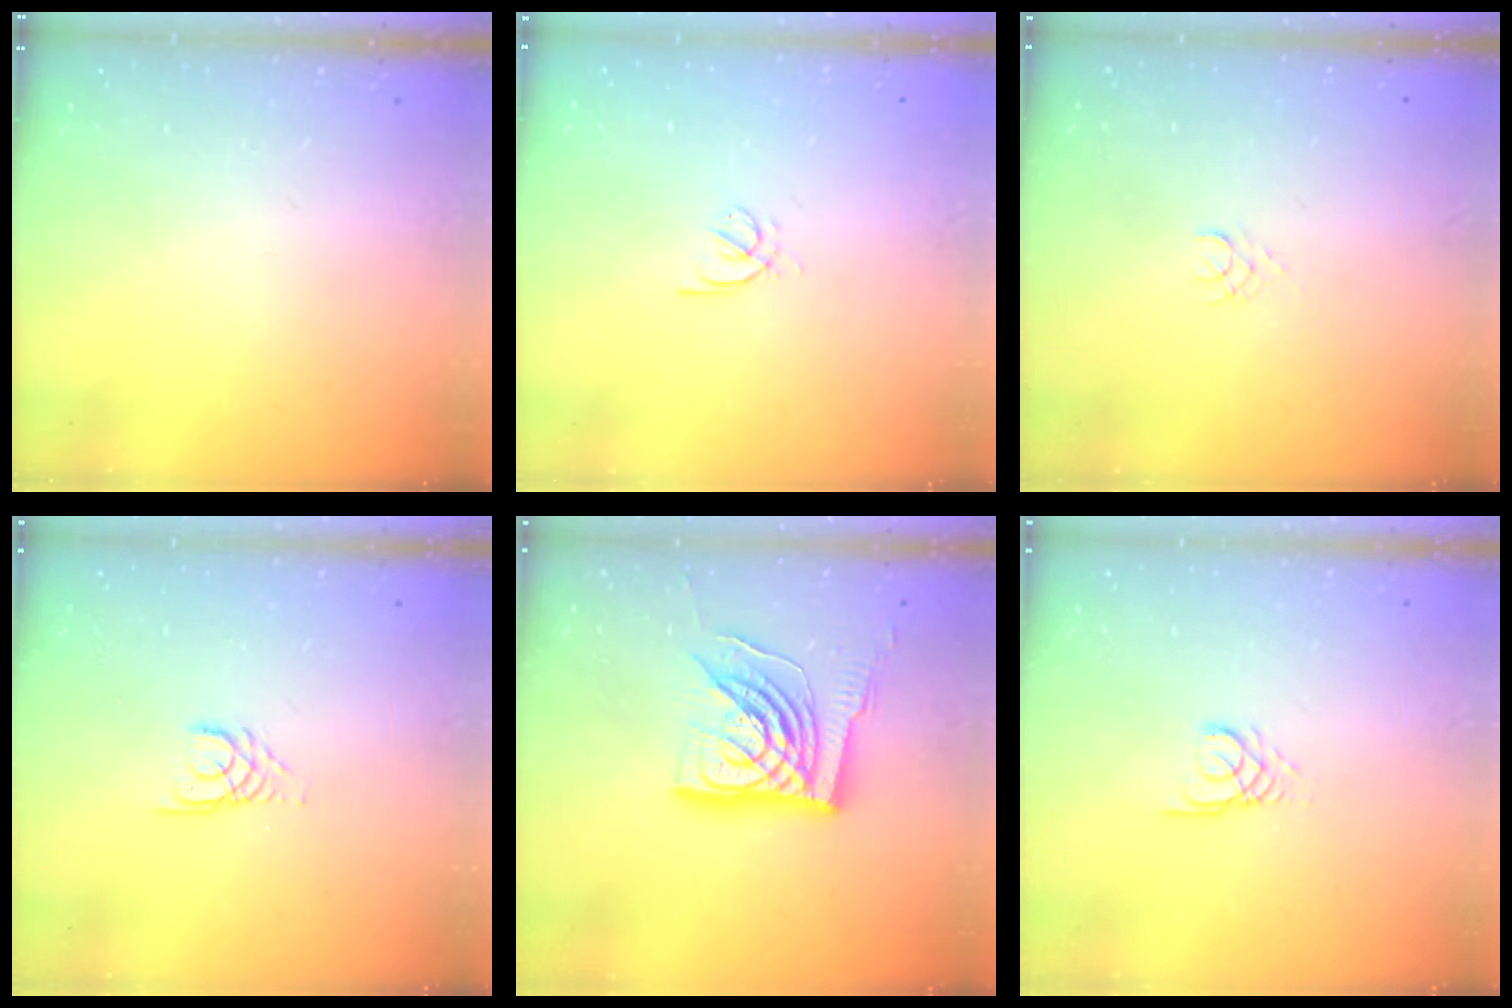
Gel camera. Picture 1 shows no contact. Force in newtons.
{"total": 2.4, "press": 2.4, "slide": 0.5}
{"total": 1.5, "press": 1.5, "slide": 0.2}
{"total": 3.0, "press": 2.9, "slide": 0.3}
{"total": 20.3, "press": 20.1, "slide": 2.6}
{"total": 2.7, "press": 2.7, "slide": 0.3}